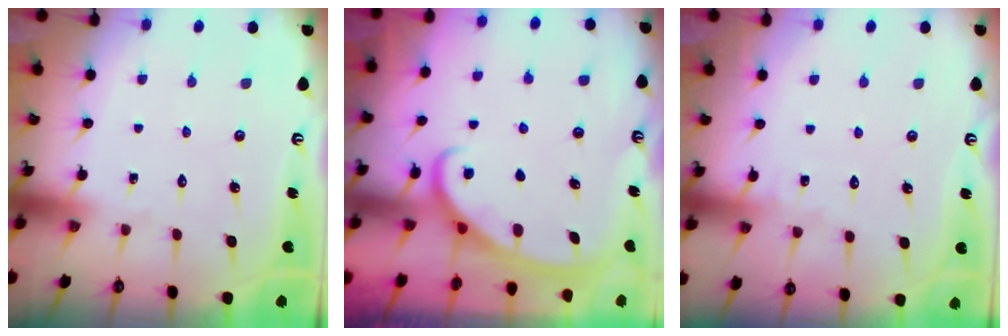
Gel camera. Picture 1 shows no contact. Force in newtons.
{"total": 2.8, "press": 2.8, "slide": 0.4}
{"total": 1.6, "press": 1.5, "slide": 0.2}